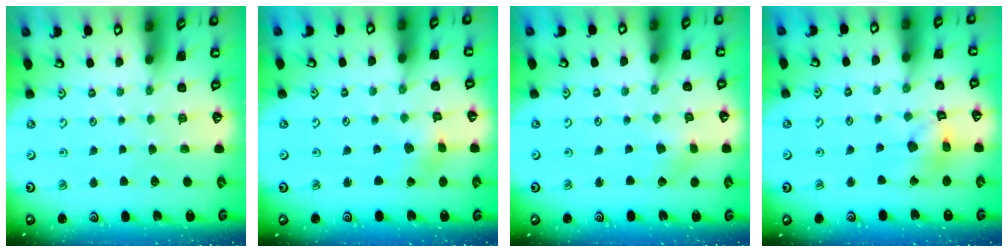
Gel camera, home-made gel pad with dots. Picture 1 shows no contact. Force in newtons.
{"total": 1.3, "press": 1.3, "slide": 0.2}
{"total": 2.8, "press": 2.8, "slide": 0.4}
{"total": 11.9, "press": 11.8, "slide": 1.6}